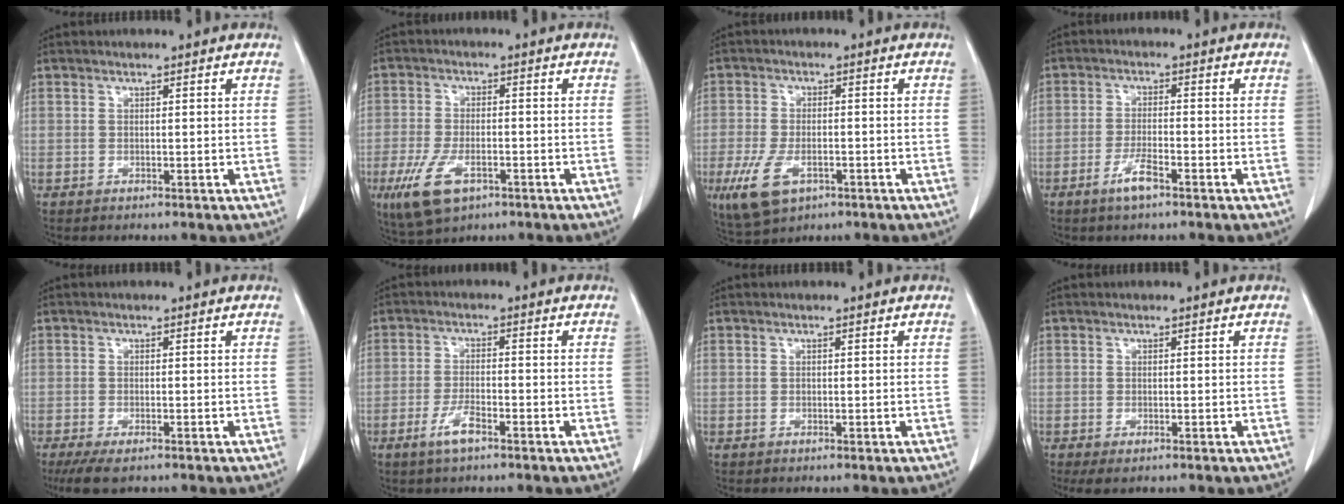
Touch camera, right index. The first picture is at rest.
{"total": 8.4, "force": [-4.1, 3.9, 6.2], "torque": [-0.129, -0.009, -0.065]}
{"total": 7.8, "force": [-3.5, 4.1, 5.7], "torque": [-0.118, -0.007, -0.052]}
{"total": 4.1, "force": [-2.6, 0.6, 3.1], "torque": [-0.062, -0.001, -0.047]}
{"total": 5.1, "force": [-3.7, 1.5, 3.3], "torque": [-0.053, -0.011, -0.057]}
{"total": 4.2, "force": [-2.5, 1.0, 3.2], "torque": [-0.065, 0.000, -0.047]}
{"total": 0.0}
{"total": 2.3, "force": [-1.4, 0.8, 1.7], "torque": [-0.029, -0.006, -0.017]}